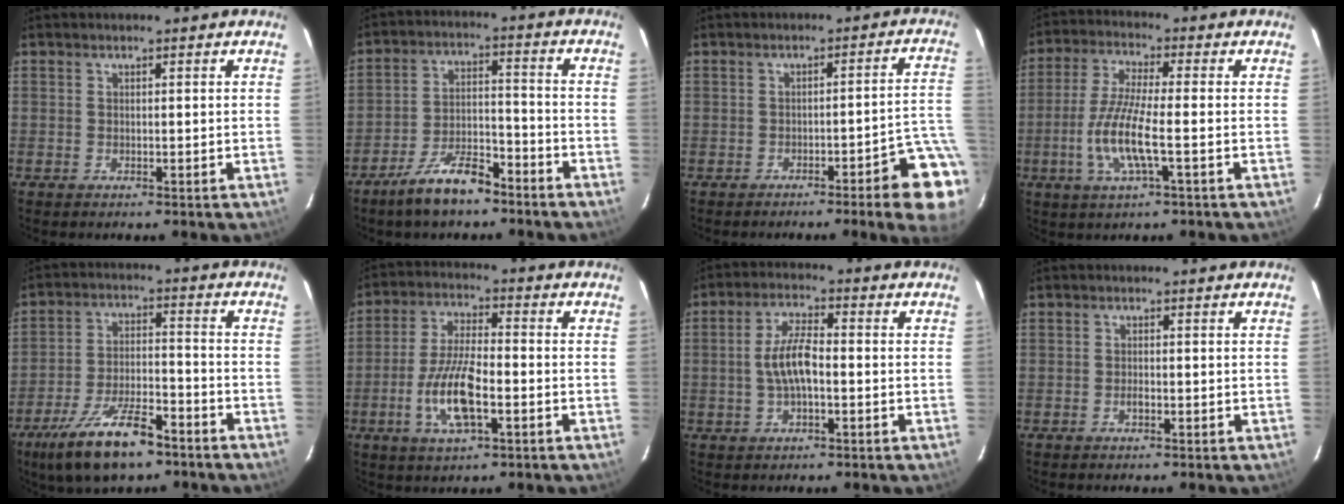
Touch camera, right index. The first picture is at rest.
{"total": 10.1, "force": [-7.9, 3.1, 5.5], "torque": [-0.120, 0.005, -0.133]}
{"total": 8.5, "force": [-5.2, 0.4, 6.7], "torque": [-0.041, 0.021, -0.059]}
{"total": 10.1, "force": [-2.9, 1.3, 9.5], "torque": [-0.202, -0.006, -0.059]}
{"total": 14.7, "force": [-10.2, 4.9, 9.3], "torque": [-0.198, -0.020, -0.172]}
{"total": 11.1, "force": [-3.9, 3.6, 9.8], "torque": [-0.202, -0.004, -0.074]}
{"total": 6.7, "force": [-1.2, 2.4, 6.1], "torque": [-0.122, 0.010, -0.022]}
{"total": 1.2, "force": [-0.7, 0.5, 0.8], "torque": [-0.016, 0.002, -0.012]}